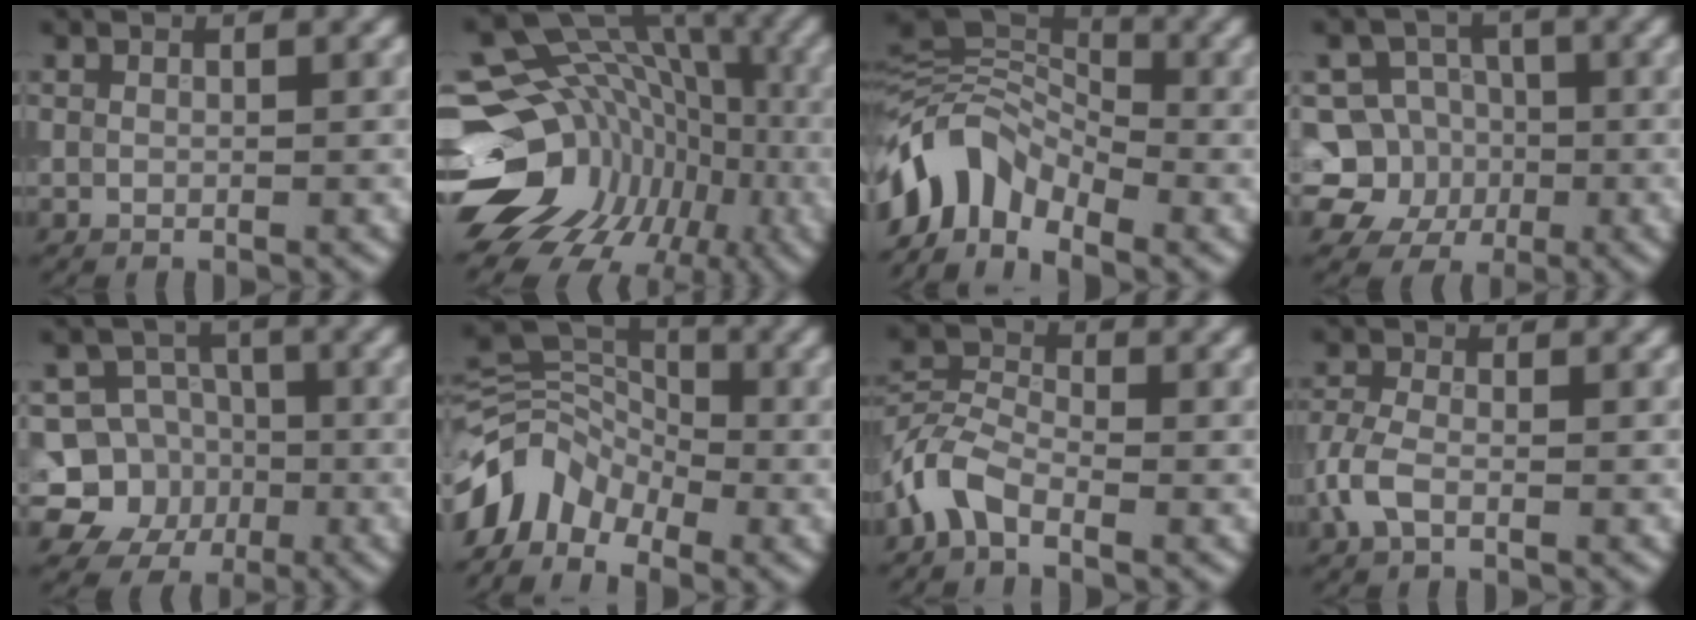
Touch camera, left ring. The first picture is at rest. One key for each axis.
{"total": 19.2, "fx": -3.4, "fy": 14.9, "fz": 11.7, "tx": -0.171, "ty": 0.002, "tz": -0.052}
{"total": 7.1, "fx": -4.2, "fy": 4.4, "fz": 3.7, "tx": -0.062, "ty": 0.002, "tz": -0.090}
{"total": 7.9, "fx": -1.7, "fy": 7.4, "fz": 2.1, "tx": -0.025, "ty": 0.018, "tz": -0.063}
{"total": 8.0, "fx": -2.1, "fy": 7.5, "fz": 2.0, "tx": -0.020, "ty": 0.014, "tz": -0.064}
{"total": 5.4, "fx": -3.3, "fy": 3.6, "fz": 2.3, "tx": -0.036, "ty": 0.004, "tz": -0.079}
{"total": 4.1, "fx": -2.4, "fy": 2.2, "fz": 2.5, "tx": -0.056, "ty": 0.009, "tz": -0.063}
{"total": 2.8, "fx": -1.2, "fy": 1.5, "fz": 2.0, "tx": -0.048, "ty": 0.004, "tz": -0.034}